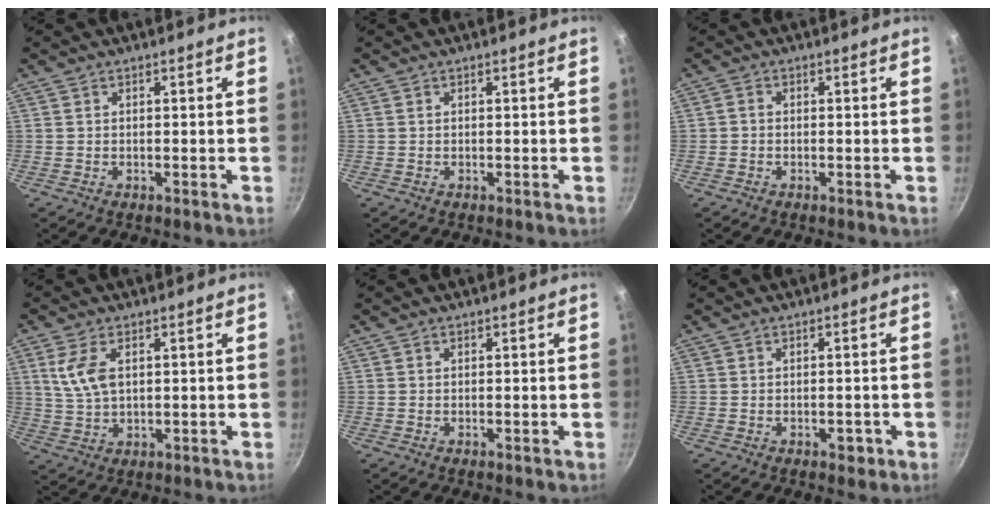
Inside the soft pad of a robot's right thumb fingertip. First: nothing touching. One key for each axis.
{"total": 0.0}
{"total": 1.0, "fx": -0.4, "fy": 0.7, "fz": 0.5, "tx": -0.009, "ty": 0.004, "tz": -0.010}
{"total": 6.8, "fx": 2.0, "fy": 3.7, "fz": 5.3, "tx": -0.104, "ty": -0.009, "tz": 0.044}
{"total": 0.0}
{"total": 2.1, "fx": -0.8, "fy": 1.3, "fz": 1.4, "tx": -0.011, "ty": 0.009, "tz": -0.006}